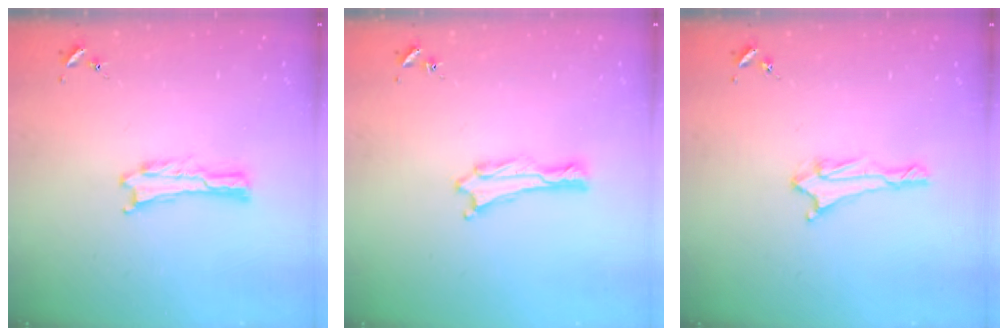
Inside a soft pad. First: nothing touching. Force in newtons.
{"total": 0.6, "press": 0.5, "slide": 0.1}
{"total": 1.7, "press": 1.6, "slide": 0.6}